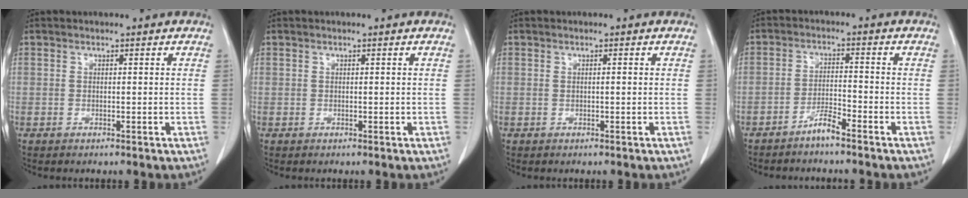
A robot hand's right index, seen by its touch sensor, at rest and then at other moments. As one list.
[{"total": 0.0}, {"total": 0.6, "force": [0.1, 0.0, 0.6], "torque": [-0.012, 0.000, 0.002]}, {"total": 3.2, "force": [-2.7, 0.1, 1.7], "torque": [-0.032, 0.000, -0.053]}]